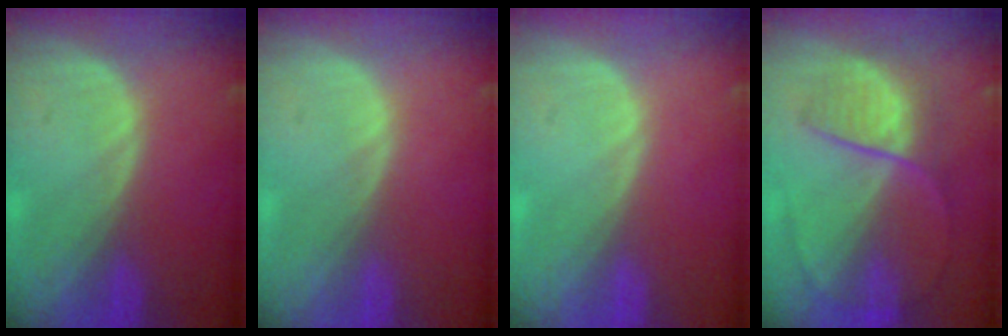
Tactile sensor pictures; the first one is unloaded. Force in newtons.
{"total": 0.0}
{"total": 0.0}
{"total": 7.0, "press": 6.6, "slide": 2.2}